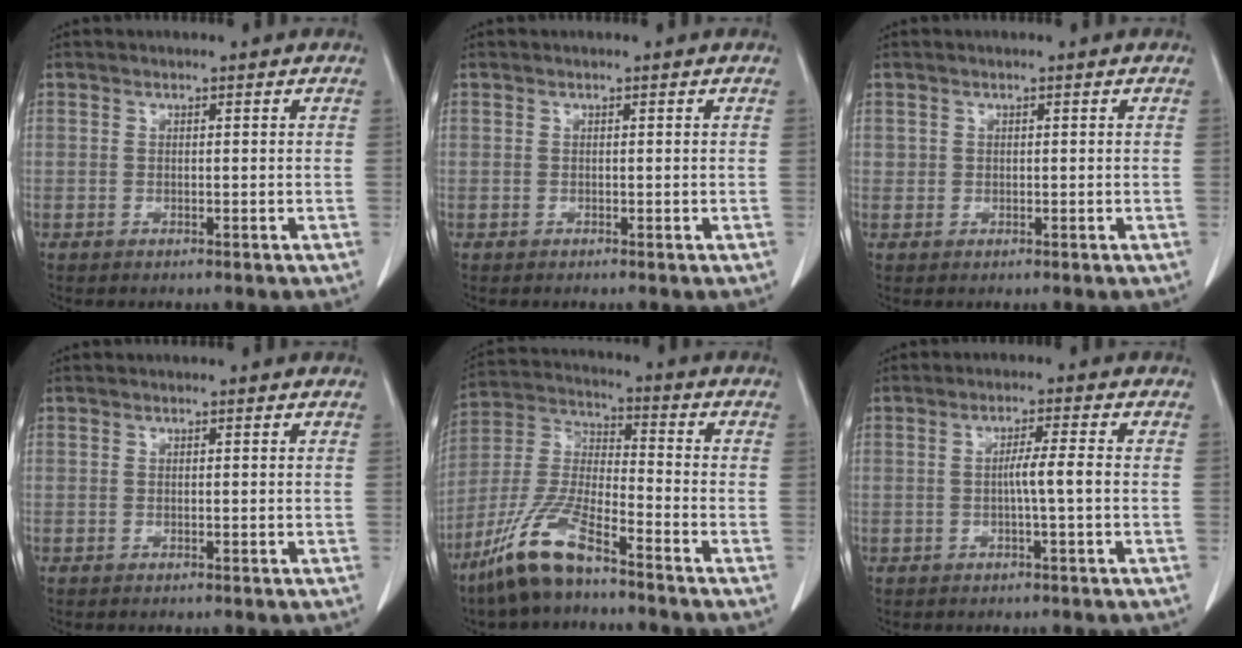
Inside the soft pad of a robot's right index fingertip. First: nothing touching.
{"total": 0.0}
{"total": 0.6, "force": [0.1, 0.5, 0.0], "torque": [0.007, 0.003, 0.001]}
{"total": 0.0}
{"total": 12.1, "force": [-8.6, 2.1, 8.2], "torque": [-0.185, -0.017, -0.173]}
{"total": 3.4, "force": [-0.5, -0.5, 3.3], "torque": [-0.055, 0.002, -0.009]}